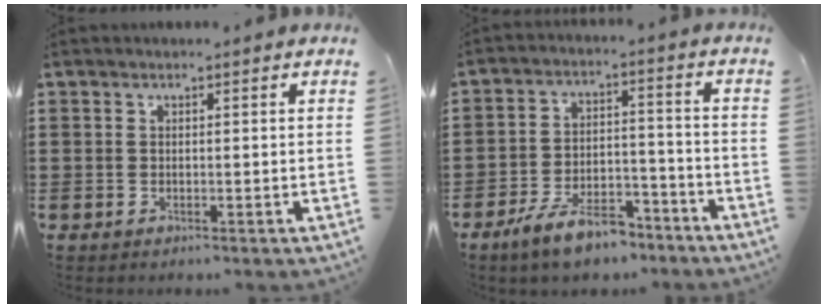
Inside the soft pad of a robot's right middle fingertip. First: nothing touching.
{"total": 8.3, "force": [-6.7, 2.6, 4.2], "torque": [-0.085, 0.012, -0.127]}